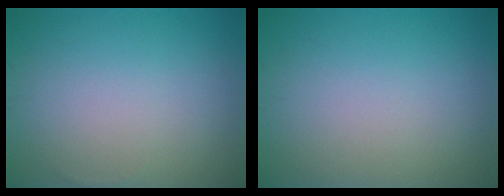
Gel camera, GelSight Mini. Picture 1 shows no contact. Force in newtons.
{"total": 0.0}